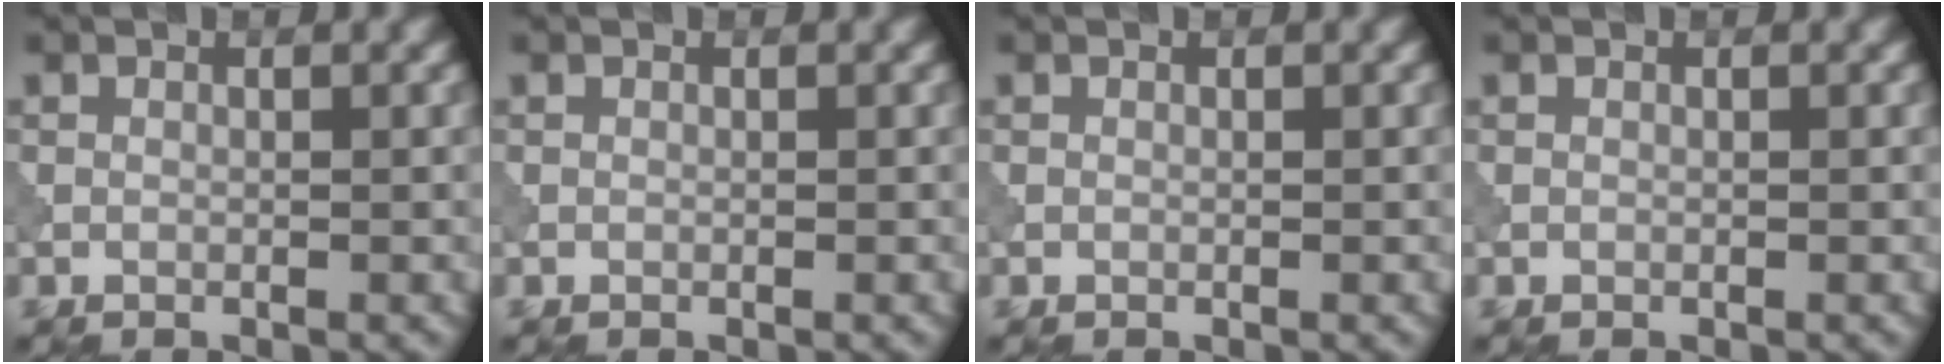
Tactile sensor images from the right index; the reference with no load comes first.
{"total": 0.0}
{"total": 0.0}
{"total": 0.0}